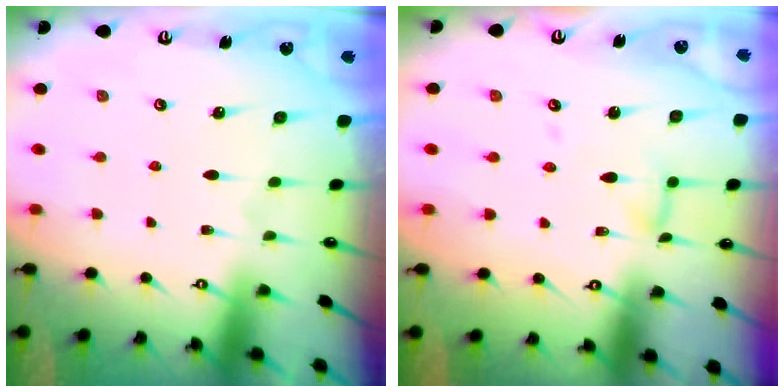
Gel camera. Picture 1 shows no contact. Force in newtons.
{"total": 5.9, "press": 5.9, "slide": 0.5}